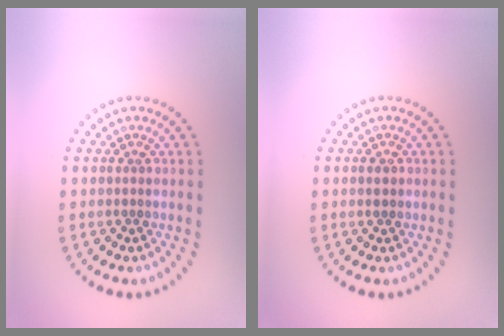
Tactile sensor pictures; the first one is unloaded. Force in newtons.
{"total": 1.3, "press": 1.3, "slide": 0.2}